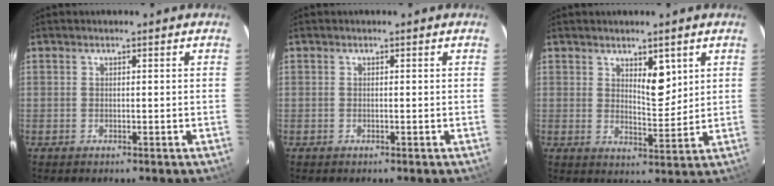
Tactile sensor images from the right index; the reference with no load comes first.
{"total": 0.0}
{"total": 5.1, "force": [2.4, 1.8, 4.1], "torque": [-0.069, -0.006, 0.044]}